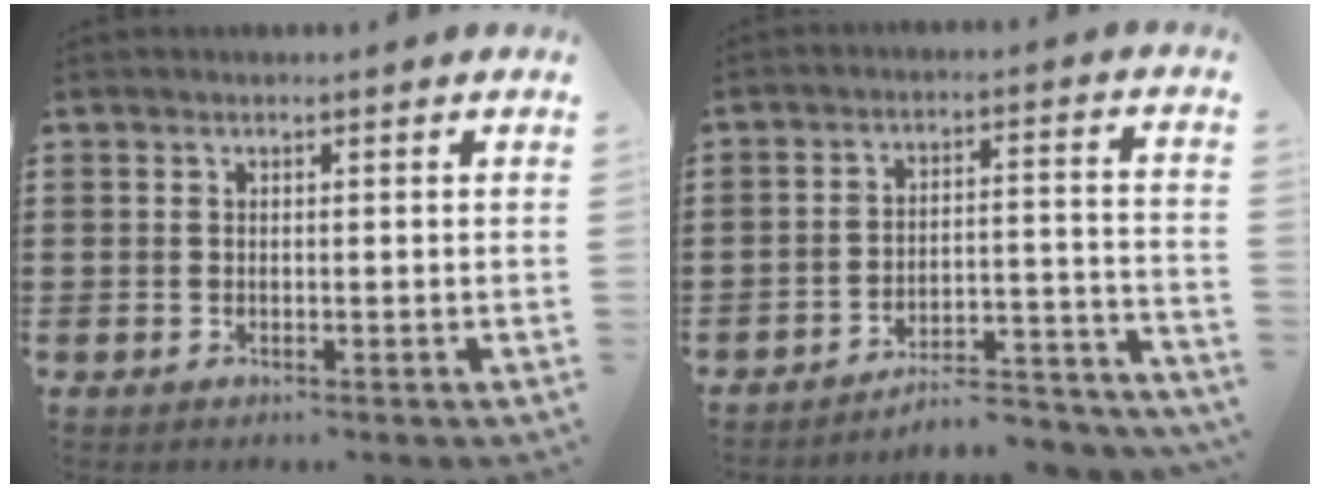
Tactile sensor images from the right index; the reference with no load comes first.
{"total": 5.7, "force": [-5.5, 0.4, 1.7], "torque": [-0.027, -0.001, -0.109]}